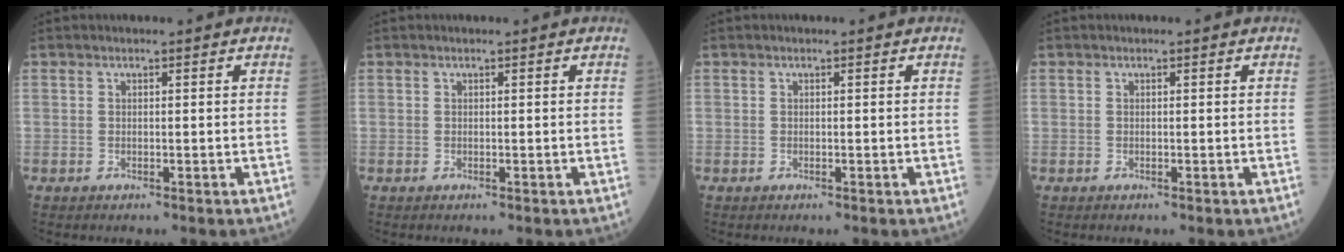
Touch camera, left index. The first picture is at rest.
{"total": 0.0}
{"total": 0.0}
{"total": 0.0}